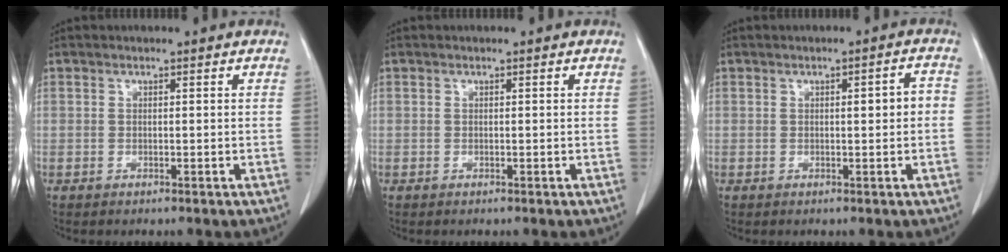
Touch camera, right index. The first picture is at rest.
{"total": 0.0}
{"total": 2.7, "force": [-0.1, 0.6, 2.7], "torque": [-0.035, 0.008, -0.002]}